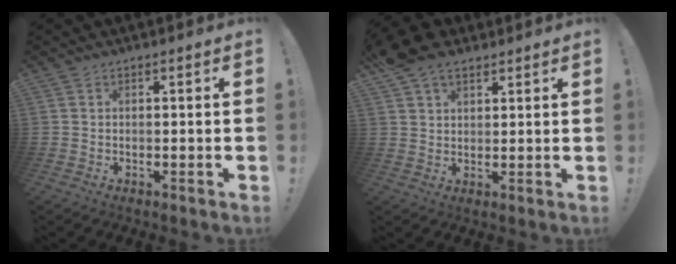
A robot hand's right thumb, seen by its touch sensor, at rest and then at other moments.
{"total": 8.0, "force": [5.5, 4.4, 3.9], "torque": [-0.066, -0.021, 0.106]}